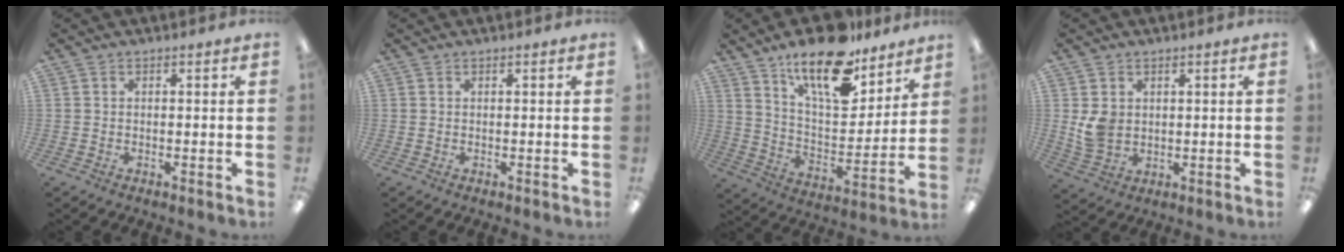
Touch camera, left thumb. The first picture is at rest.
{"total": 0.0}
{"total": 18.6, "force": [13.9, 7.0, 10.1], "torque": [-0.171, -0.086, 0.239]}
{"total": 5.4, "force": [1.2, 4.4, 2.9], "torque": [-0.047, 0.000, 0.025]}